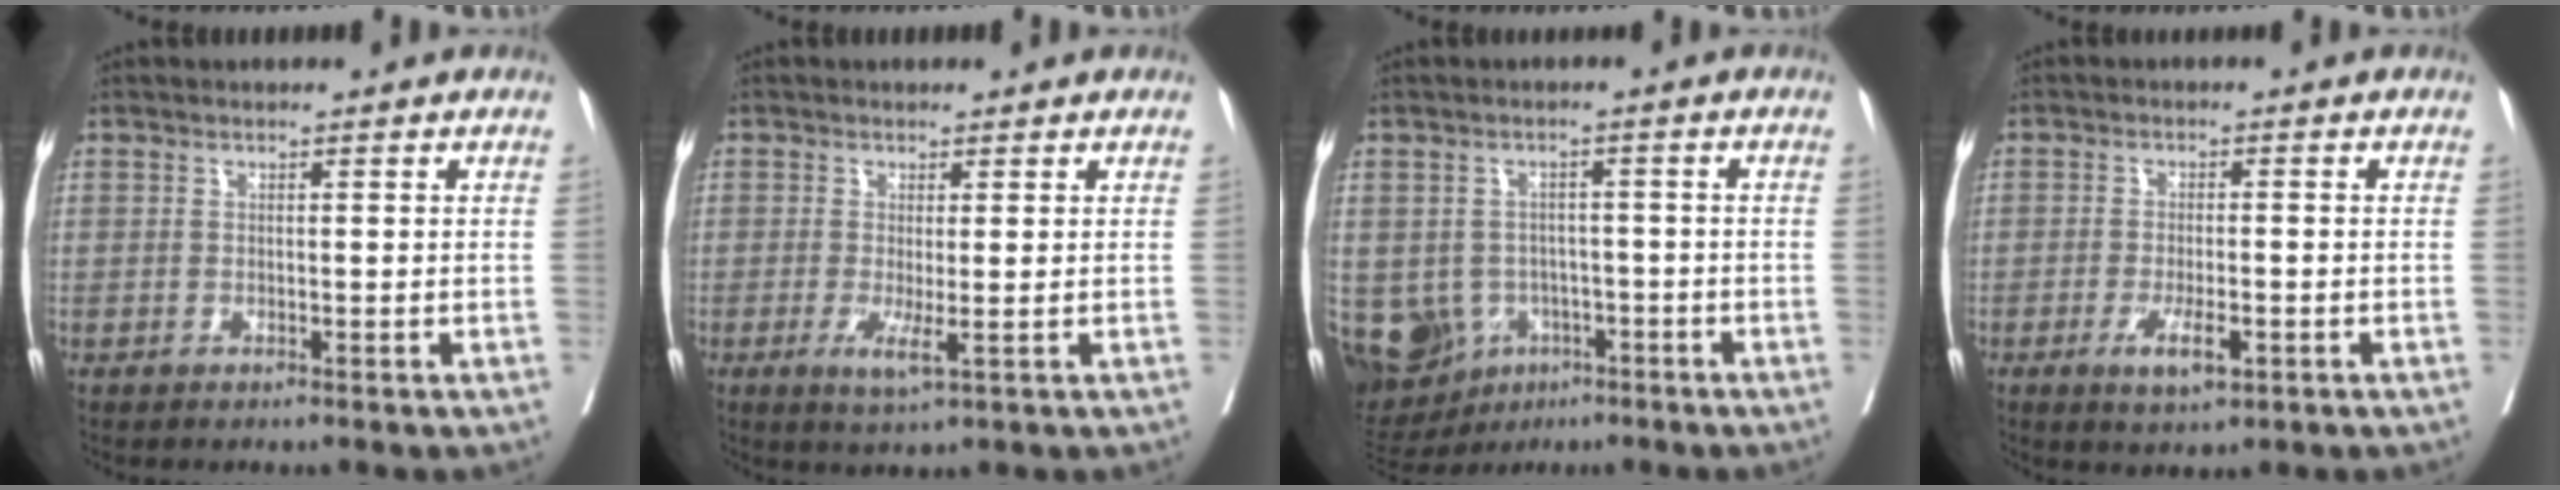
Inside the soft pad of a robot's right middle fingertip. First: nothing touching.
{"total": 2.9, "force": [-0.7, 0.3, 2.8], "torque": [-0.048, -0.010, -0.008]}
{"total": 11.7, "force": [-4.7, 9.7, 4.6], "torque": [-0.108, 0.014, -0.060]}
{"total": 4.6, "force": [-2.0, 1.2, 4.0], "torque": [-0.070, -0.004, -0.027]}